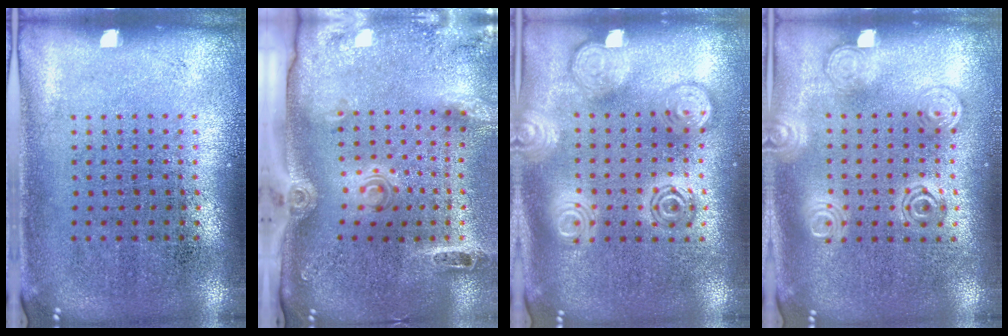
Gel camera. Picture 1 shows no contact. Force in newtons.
{"total": 3.2, "press": 2.1, "slide": 2.4}
{"total": 2.6, "press": 2.6, "slide": 0.3}
{"total": 1.3, "press": 1.3, "slide": 0.1}